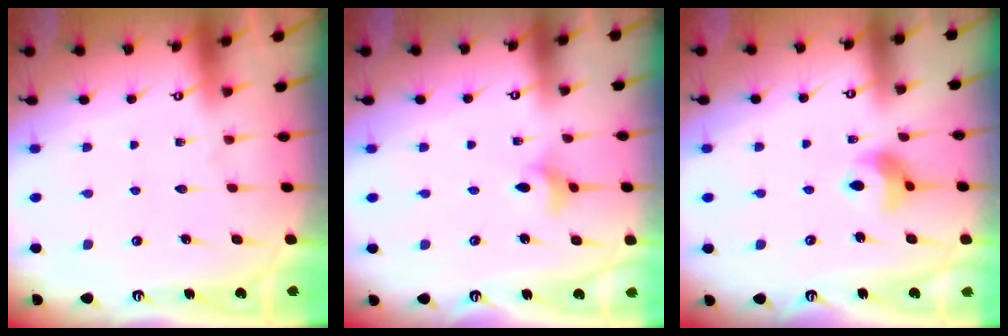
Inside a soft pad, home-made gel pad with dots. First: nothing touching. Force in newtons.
{"total": 3.6, "press": 3.5, "slide": 0.6}
{"total": 7.8, "press": 7.7, "slide": 1.0}